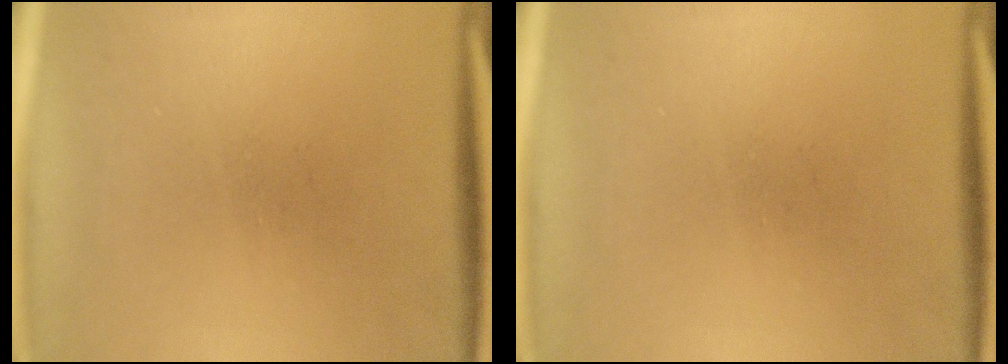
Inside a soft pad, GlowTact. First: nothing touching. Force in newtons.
{"total": 0.0}